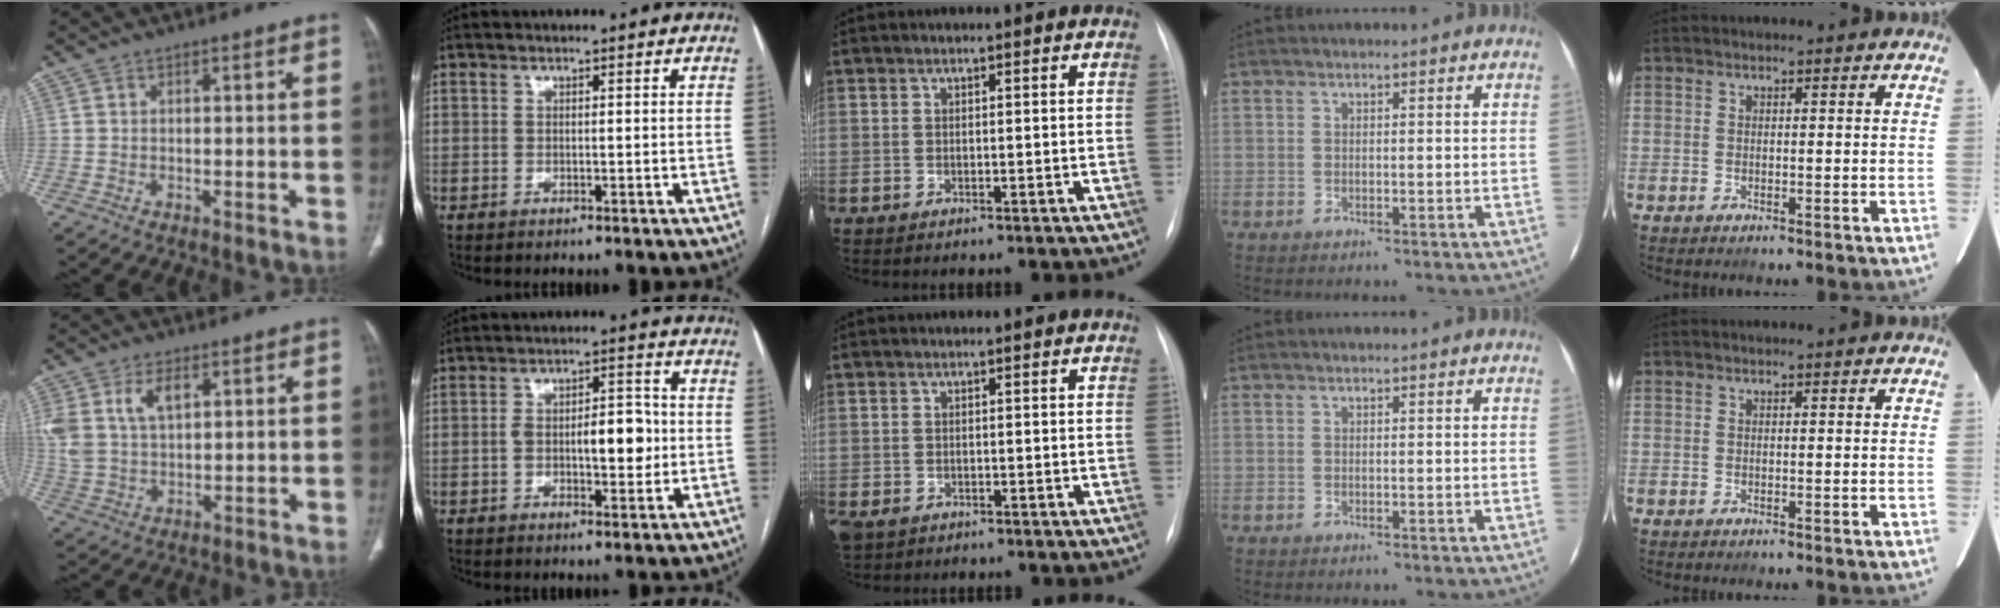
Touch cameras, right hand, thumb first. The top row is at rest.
{"thumb": {"total": 9.6, "force": [3.7, 5.6, 6.8], "torque": [-0.144, -0.002, 0.081]}, "index": {"total": 8.2, "force": [-0.6, 3.2, 7.6], "torque": [-0.123, 0.015, -0.007]}, "middle": {"total": 2.4, "force": [-1.4, 1.7, 1.0], "torque": [-0.021, -0.002, -0.017]}}